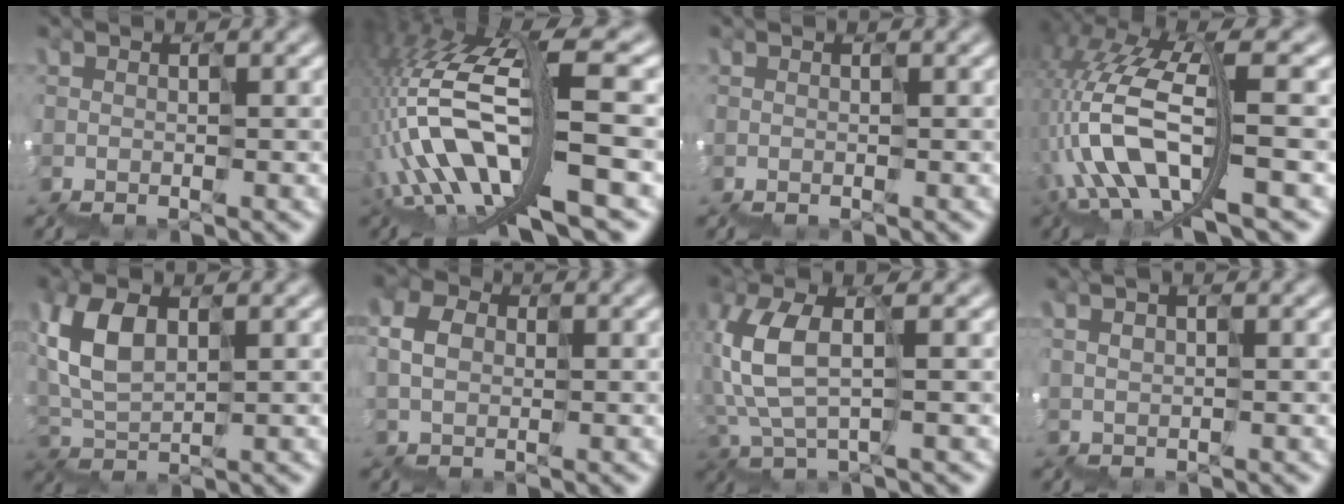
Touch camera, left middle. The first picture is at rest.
{"total": 10.4, "force": [-2.9, 2.7, 9.6], "torque": [-0.206, 0.030, -0.046]}
{"total": 0.0}
{"total": 9.6, "force": [-2.7, 3.2, 8.7], "torque": [-0.217, 0.022, -0.044]}
{"total": 4.6, "force": [2.4, 2.5, 3.0], "torque": [-0.099, 0.028, 0.040]}
{"total": 1.2, "force": [0.6, 1.0, -0.1], "torque": [-0.022, 0.018, 0.006]}
{"total": 4.0, "force": [0.5, 1.5, 3.7], "torque": [-0.121, 0.022, 0.001]}
{"total": 1.3, "force": [1.0, 0.4, 0.8], "torque": [-0.018, 0.020, 0.023]}